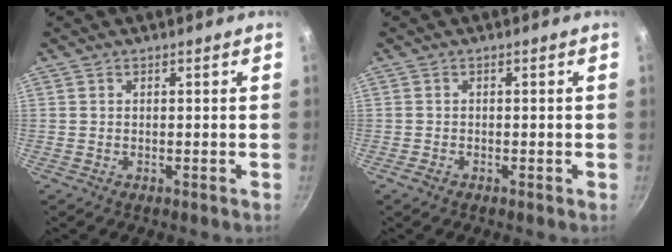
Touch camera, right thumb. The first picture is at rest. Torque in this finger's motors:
{"motor_torque": [0.25, -0.28, -0.16, -0.01, 0.06]}